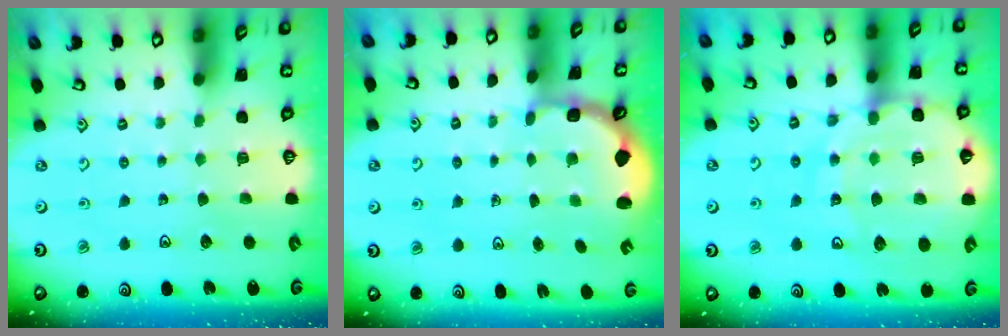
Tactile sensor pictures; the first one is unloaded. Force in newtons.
{"total": 2.9, "press": 1.8, "slide": 2.3}
{"total": 14.9, "press": 14.8, "slide": 1.8}